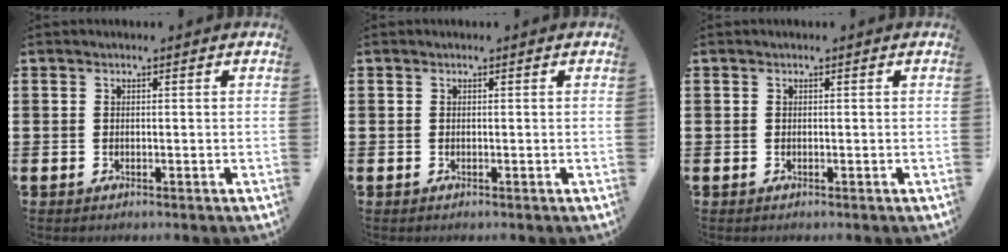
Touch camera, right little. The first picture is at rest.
{"total": 0.0}
{"total": 0.0}